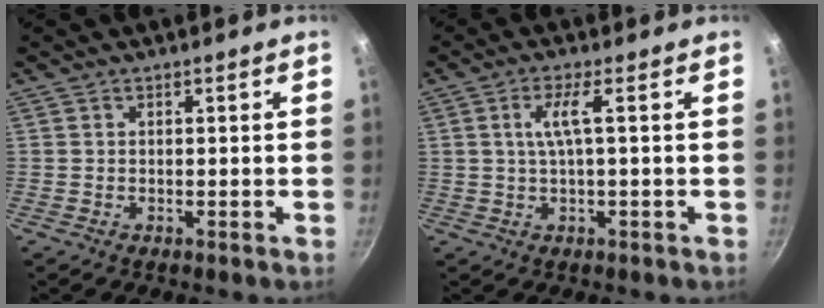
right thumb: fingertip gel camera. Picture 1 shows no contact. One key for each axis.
{"total": 4.1, "fx": 0.5, "fy": 0.4, "fz": 4.1, "tx": -0.091, "ty": 0.007, "tz": 0.016}